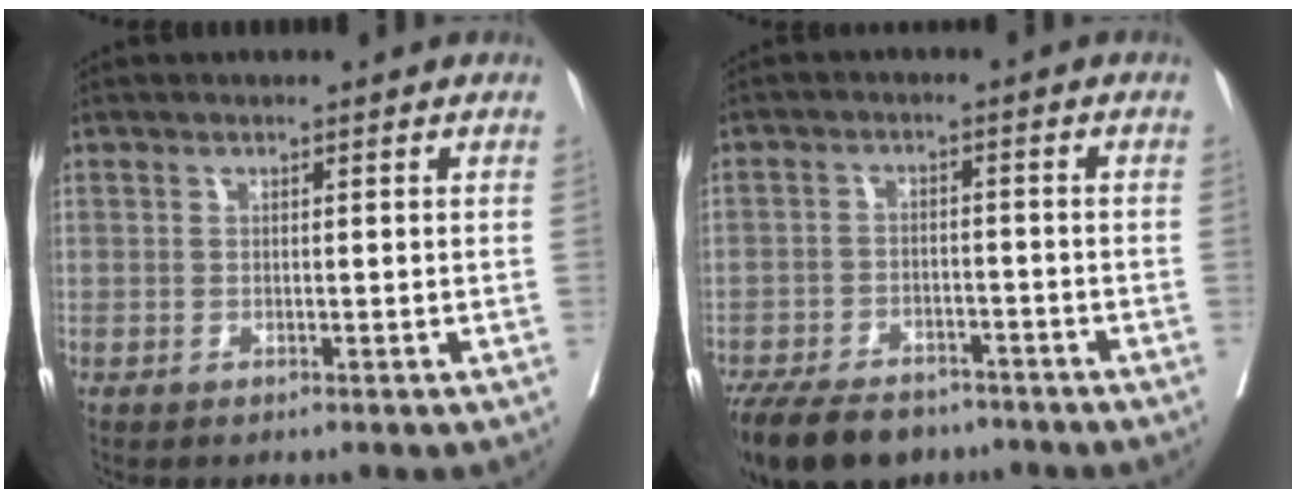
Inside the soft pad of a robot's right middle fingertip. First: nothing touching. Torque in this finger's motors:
{"motor_torque": [0.89, -0.86, 0.21, 0.10]}